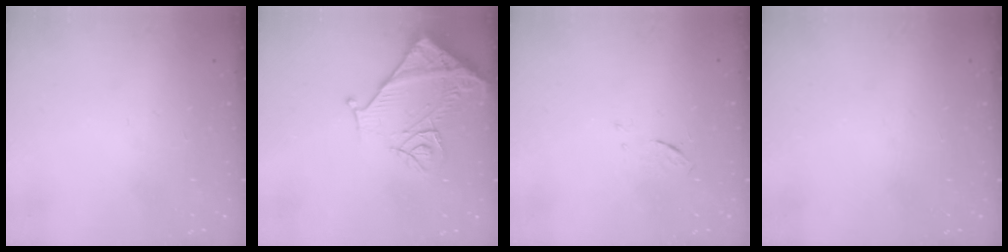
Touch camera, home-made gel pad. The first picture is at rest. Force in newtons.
{"total": 12.4, "press": 12.3, "slide": 1.6}
{"total": 3.6, "press": 3.4, "slide": 1.4}
{"total": 0.0}